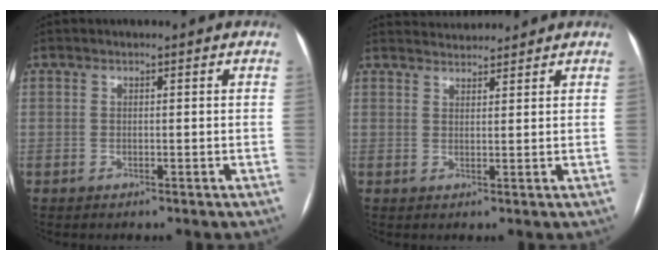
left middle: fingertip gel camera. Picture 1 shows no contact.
{"total": 4.5, "force": [4.5, 0.4, 0.2], "torque": [-0.010, 0.026, 0.070]}